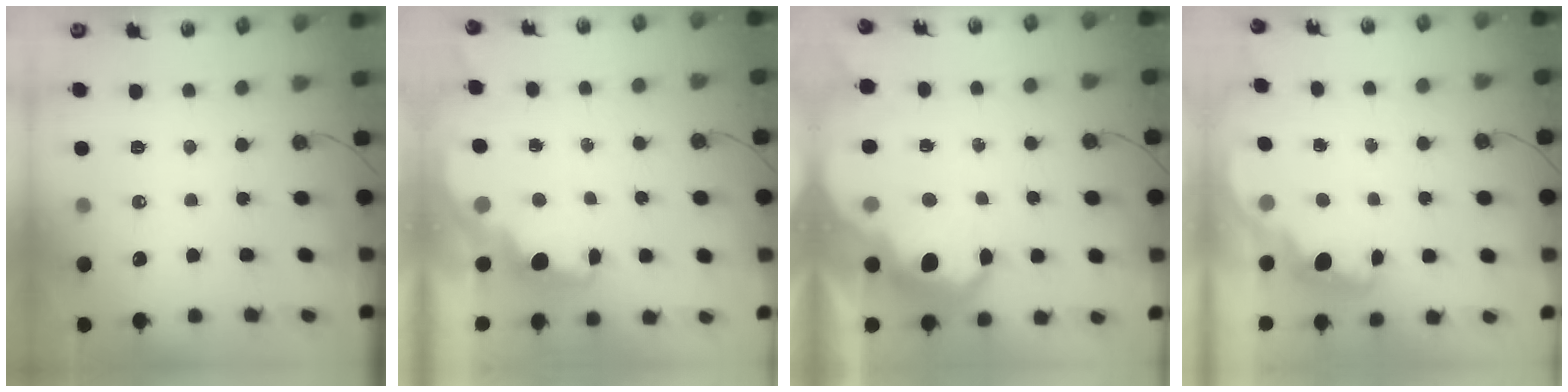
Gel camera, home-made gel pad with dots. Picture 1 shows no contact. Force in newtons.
{"total": 2.0, "press": 1.8, "slide": 0.7}
{"total": 11.2, "press": 11.2, "slide": 0.9}
{"total": 2.2, "press": 2.2, "slide": 0.6}